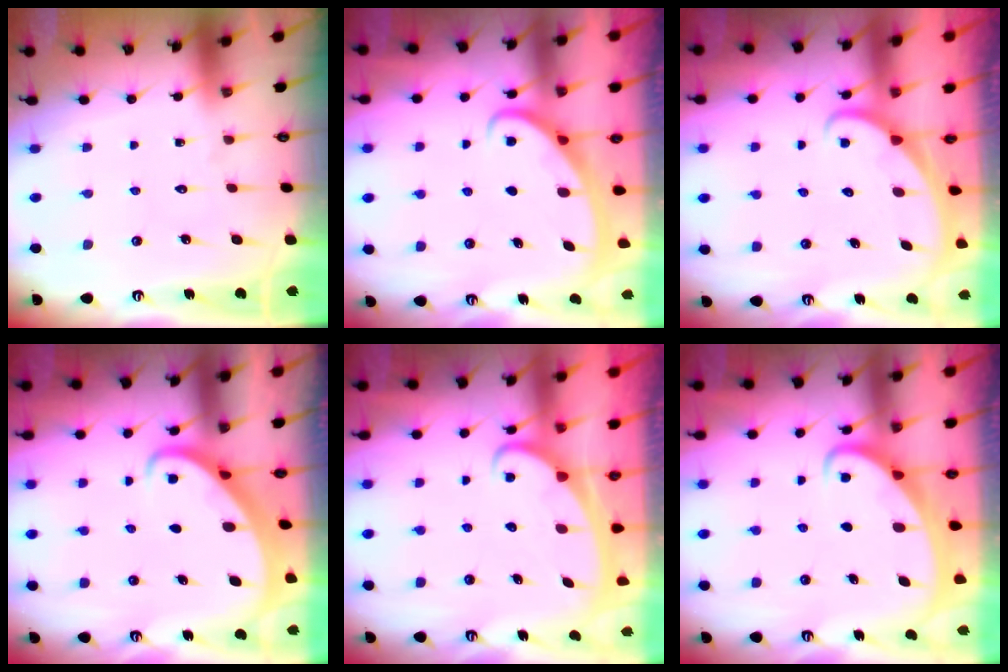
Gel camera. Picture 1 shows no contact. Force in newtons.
{"total": 2.9, "press": 2.9, "slide": 0.3}
{"total": 1.9, "press": 1.9, "slide": 0.0}
{"total": 2.5, "press": 2.5, "slide": 0.2}
{"total": 2.3, "press": 2.3, "slide": 0.3}
{"total": 2.1, "press": 2.1, "slide": 0.3}